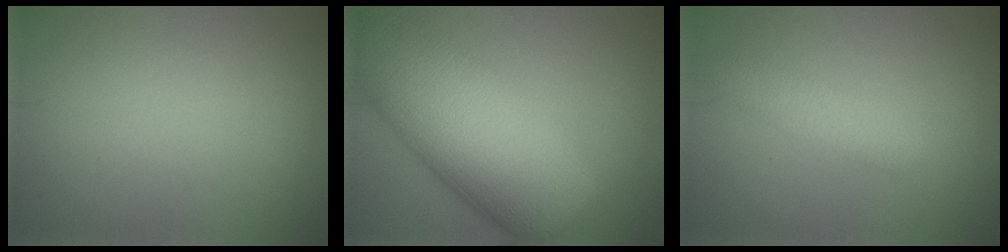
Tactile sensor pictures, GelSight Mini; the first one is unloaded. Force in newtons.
{"total": 13.9, "press": 13.8, "slide": 0.7}
{"total": 2.5, "press": 2.5, "slide": 0.1}